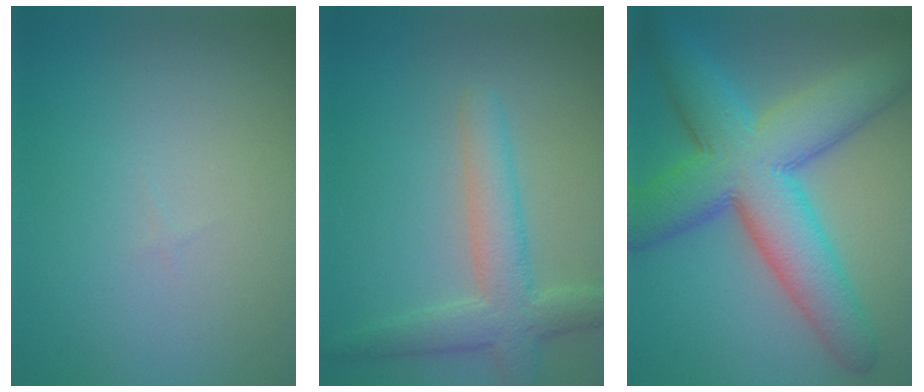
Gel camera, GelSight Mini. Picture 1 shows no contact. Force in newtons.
{"total": 4.6, "press": 4.5, "slide": 0.4}
{"total": 11.3, "press": 11.3, "slide": 0.3}